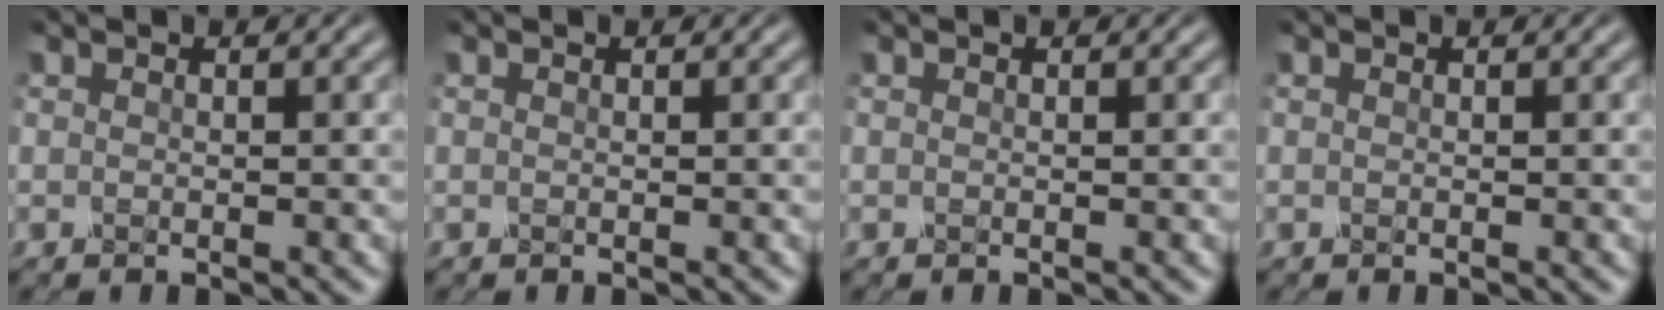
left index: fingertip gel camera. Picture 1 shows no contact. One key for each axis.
{"total": 0.0}
{"total": 0.0}
{"total": 0.0}